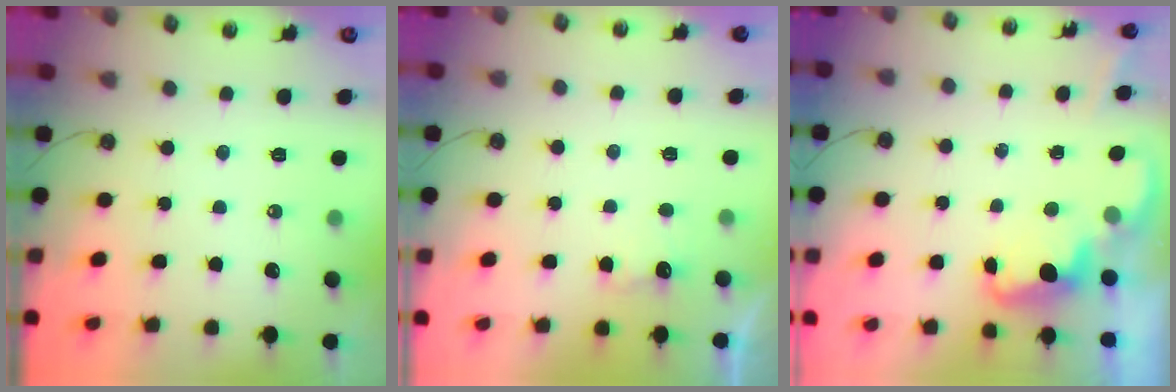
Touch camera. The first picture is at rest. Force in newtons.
{"total": 2.6, "press": 2.5, "slide": 0.8}
{"total": 2.2, "press": 2.2, "slide": 0.5}